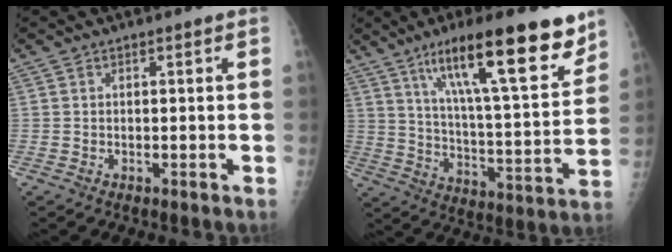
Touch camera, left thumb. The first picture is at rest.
{"total": 22.9, "force": [14.0, 5.0, 17.4], "torque": [-0.251, -0.050, 0.228]}